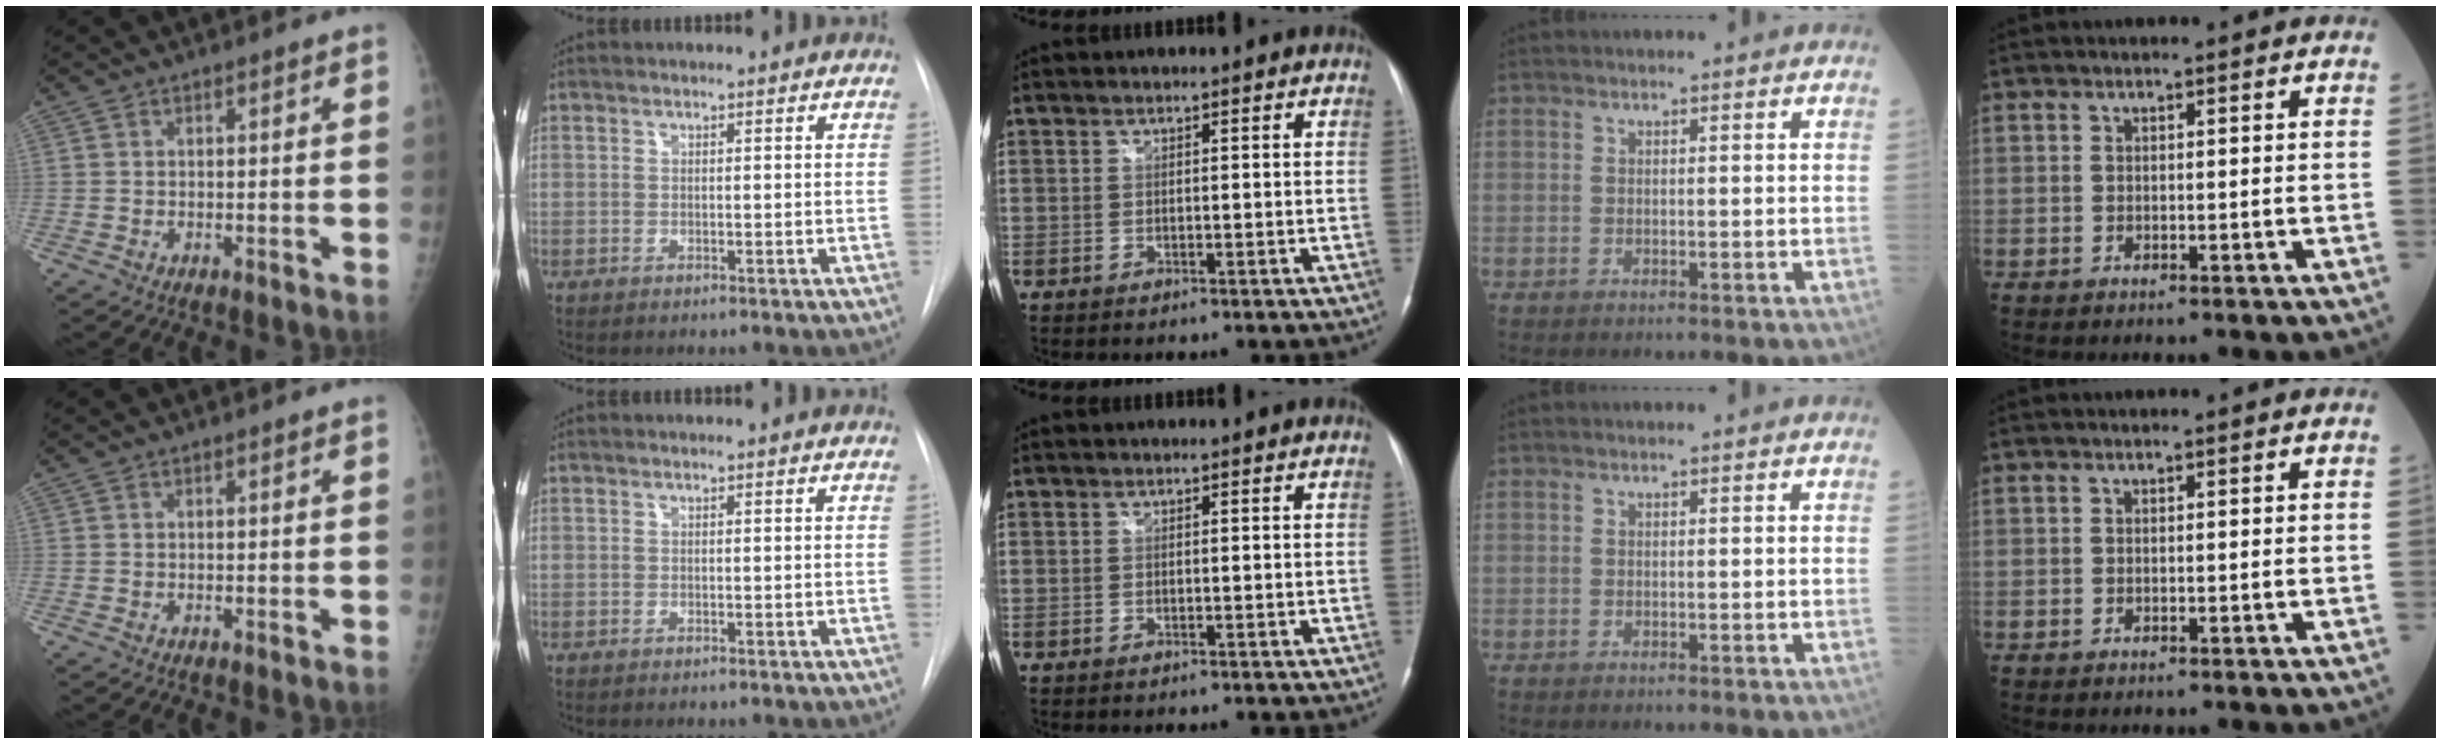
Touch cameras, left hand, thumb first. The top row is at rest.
{}